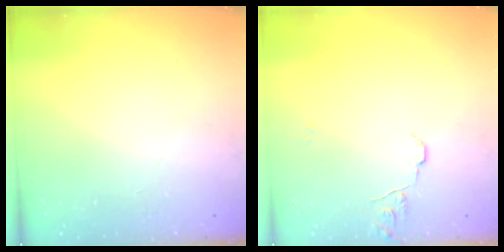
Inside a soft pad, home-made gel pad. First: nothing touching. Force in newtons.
{"total": 6.9, "press": 6.9, "slide": 0.5}